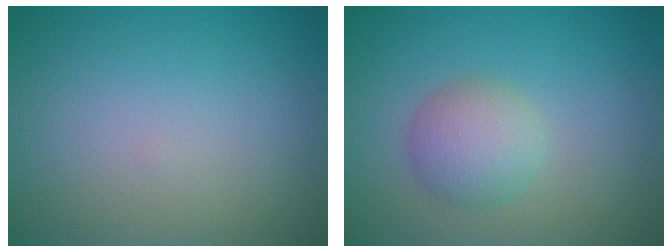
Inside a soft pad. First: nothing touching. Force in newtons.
{"total": 3.3, "press": 3.3, "slide": 0.3}